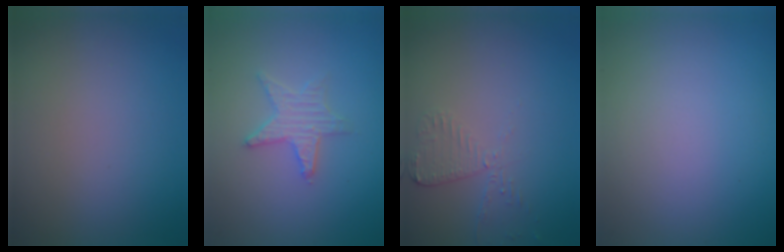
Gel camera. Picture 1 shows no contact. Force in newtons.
{"total": 2.7, "press": 2.6, "slide": 0.5}
{"total": 1.9, "press": 1.9, "slide": 0.4}
{"total": 0.0}